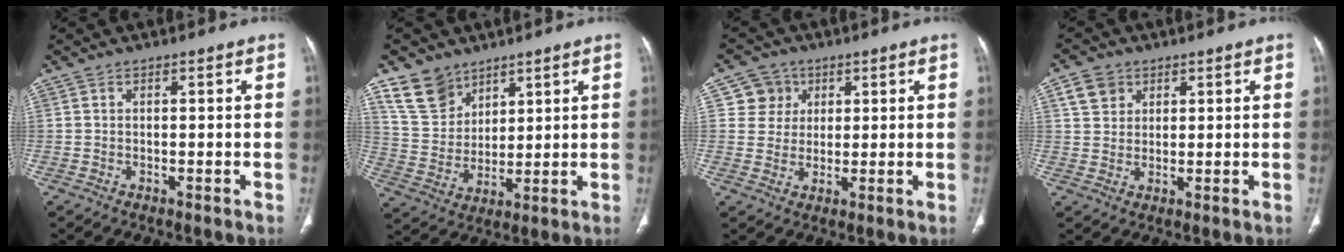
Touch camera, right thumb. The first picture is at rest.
{"total": 9.8, "force": [7.0, 6.4, 2.5], "torque": [-0.021, -0.035, 0.150]}
{"total": 5.8, "force": [2.1, 5.4, 0.6], "torque": [0.018, -0.002, 0.033]}
{"total": 5.0, "force": [2.4, 4.1, 1.5], "torque": [-0.006, -0.003, 0.047]}